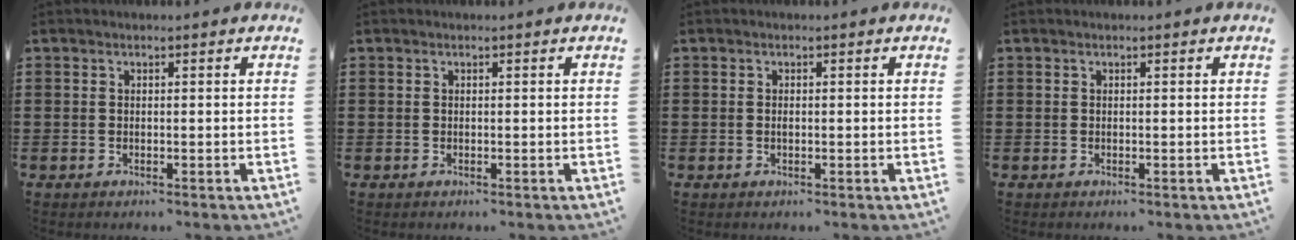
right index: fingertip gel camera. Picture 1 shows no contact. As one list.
[{"total": 0.0}, {"total": 0.6, "force": [-0.1, 0.2, 0.6], "torque": [-0.013, -0.003, -0.001]}, {"total": 0.0}]